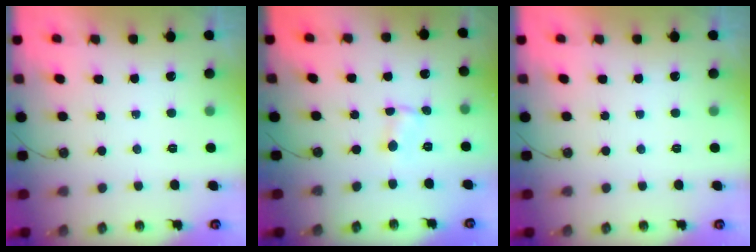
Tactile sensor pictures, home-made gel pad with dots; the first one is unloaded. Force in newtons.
{"total": 0.6, "press": 0.6, "slide": 0.1}
{"total": 0.0}